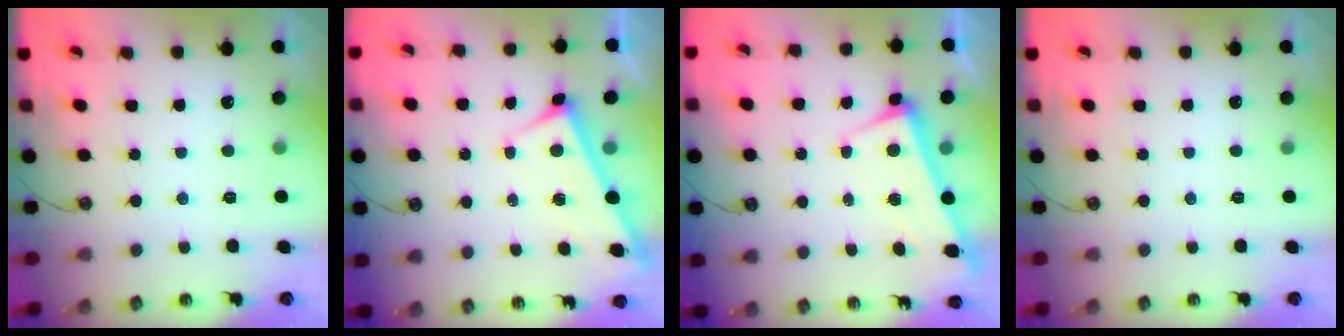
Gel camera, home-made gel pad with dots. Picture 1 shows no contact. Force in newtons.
{"total": 3.1, "press": 3.1, "slide": 0.2}
{"total": 3.3, "press": 3.2, "slide": 1.0}
{"total": 0.0}